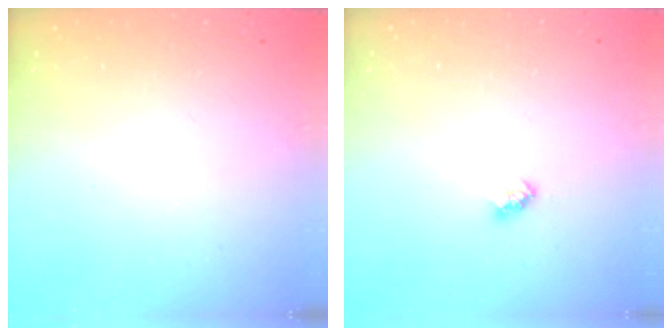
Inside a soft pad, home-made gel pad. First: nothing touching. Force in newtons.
{"total": 2.5, "press": 2.4, "slide": 0.4}